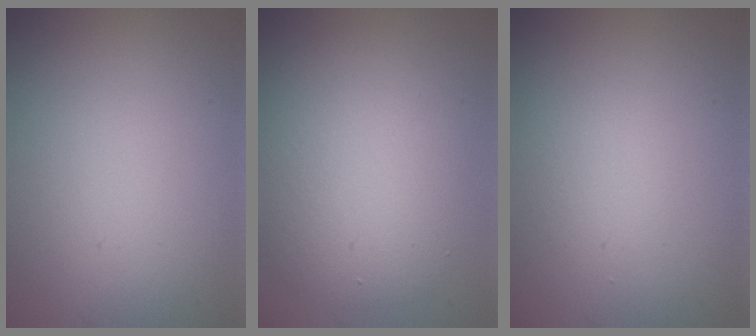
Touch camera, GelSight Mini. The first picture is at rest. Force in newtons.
{"total": 6.0, "press": 6.0, "slide": 0.3}
{"total": 1.3, "press": 1.3, "slide": 0.1}